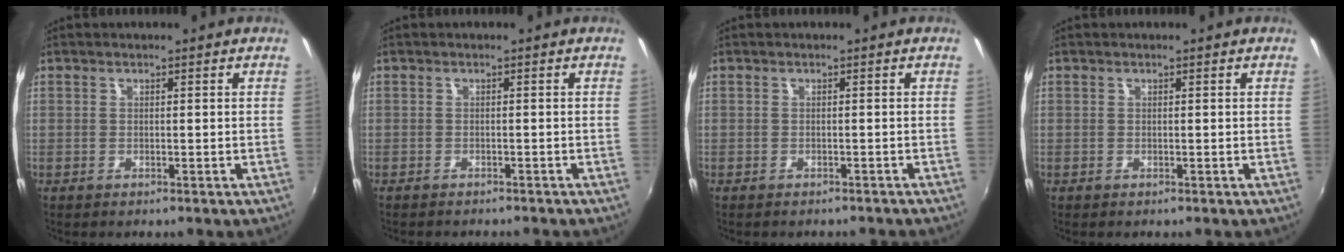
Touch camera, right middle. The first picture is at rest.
{"total": 3.0, "force": [-2.7, 0.7, 1.0], "torque": [-0.024, -0.012, -0.039]}
{"total": 3.3, "force": [-3.0, 1.0, 1.1], "torque": [-0.022, -0.014, -0.037]}
{"total": 0.0}